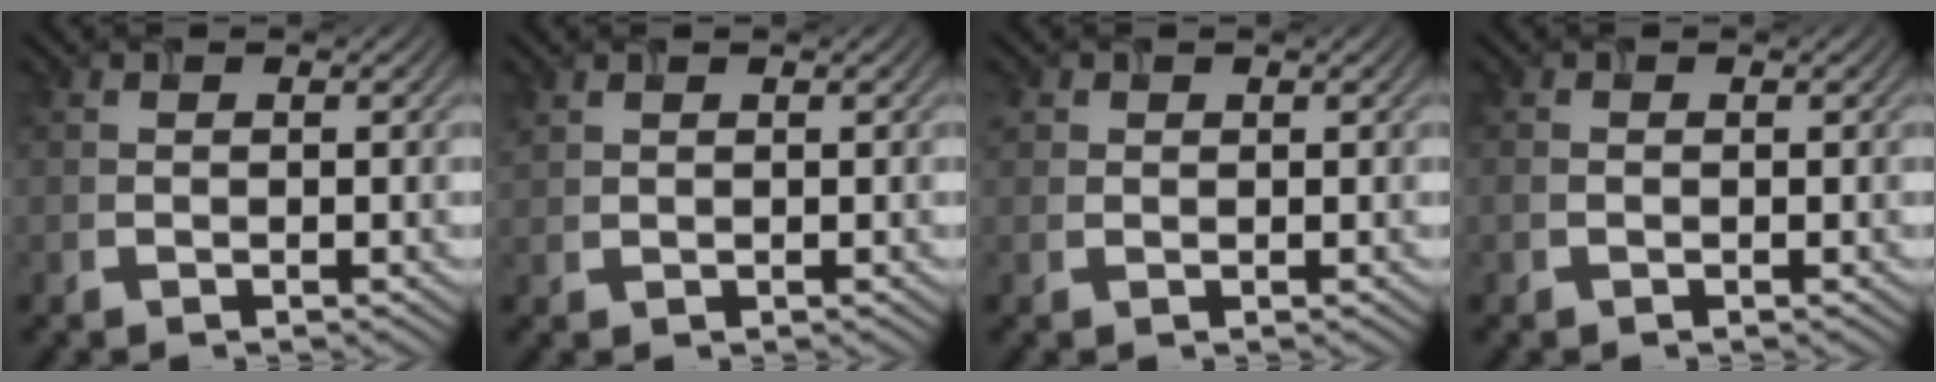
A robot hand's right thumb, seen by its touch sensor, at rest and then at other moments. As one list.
[{"total": 1.1, "force": [0.9, 0.5, 0.3], "torque": [-0.015, 0.004, 0.025]}, {"total": 1.0, "force": [0.6, 0.8, 0.1], "torque": [-0.002, 0.003, 0.013]}, {"total": 0.6, "force": [-0.1, 0.5, 0.4], "torque": [-0.010, -0.001, -0.002]}]